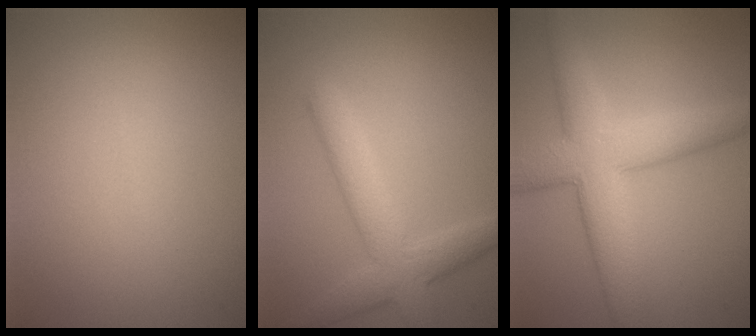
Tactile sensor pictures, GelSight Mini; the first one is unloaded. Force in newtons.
{"total": 4.5, "press": 4.5, "slide": 0.1}
{"total": 7.1, "press": 7.1, "slide": 0.2}